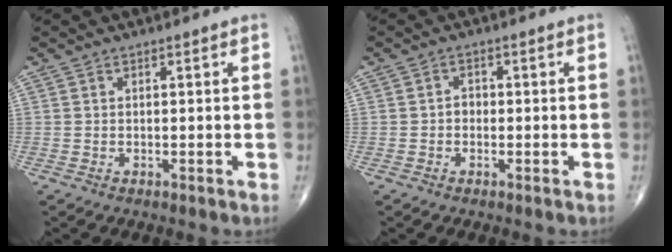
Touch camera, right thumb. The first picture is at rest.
{"total": 1.5, "force": [-0.4, 1.2, 0.8], "torque": [0.000, 0.006, -0.011]}